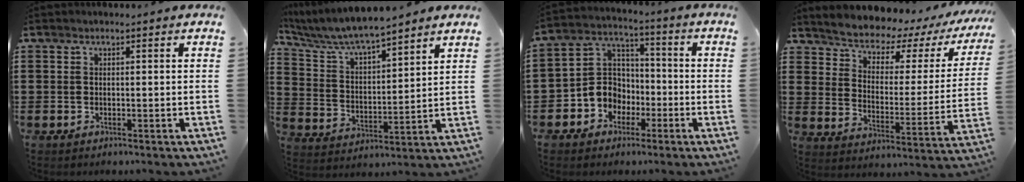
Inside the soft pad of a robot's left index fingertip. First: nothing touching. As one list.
[{"total": 5.8, "force": [5.6, 0.3, 1.7], "torque": [-0.060, -0.035, 0.093]}, {"total": 7.3, "force": [-2.7, 6.5, 1.8], "torque": [-0.075, 0.009, -0.058]}, {"total": 4.4, "force": [4.3, 0.9, 0.6], "torque": [-0.043, -0.045, 0.065]}]